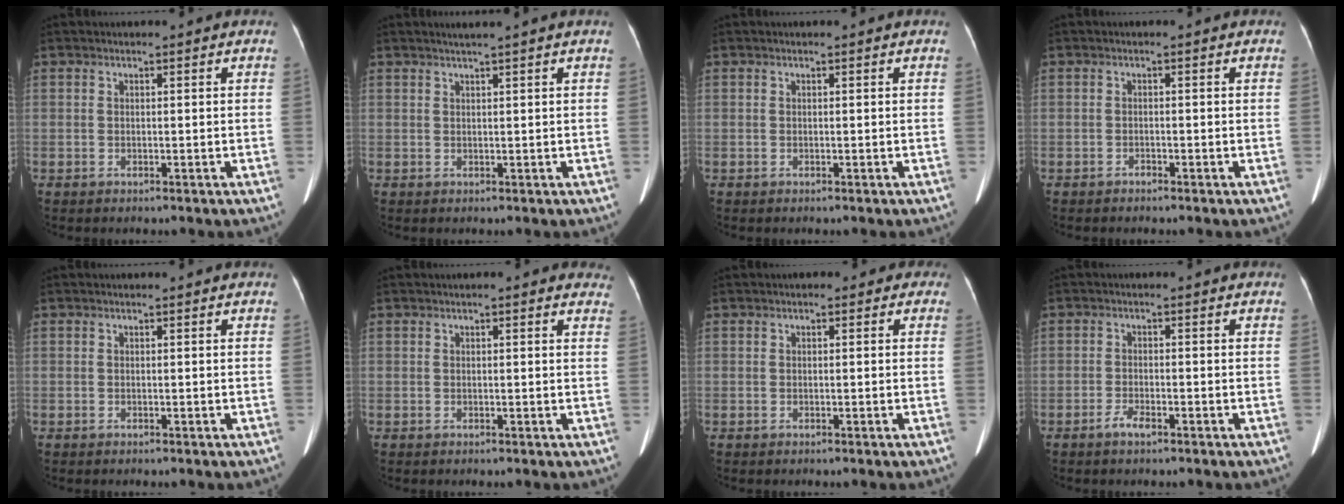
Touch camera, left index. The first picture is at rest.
{"total": 1.6, "force": [1.2, -0.6, 0.9], "torque": [-0.016, -0.001, 0.027]}
{"total": 0.0}
{"total": 0.6, "force": [-0.6, 0.2, 0.1], "torque": [-0.004, -0.001, -0.011]}
{"total": 0.0}
{"total": 3.4, "force": [2.5, 1.0, 2.0], "torque": [-0.008, 0.011, 0.016]}
{"total": 0.9, "force": [0.2, 0.8, 0.5], "torque": [0.005, 0.009, -0.010]}
{"total": 2.1, "force": [-1.5, 0.5, 1.4], "torque": [-0.030, -0.001, -0.028]}